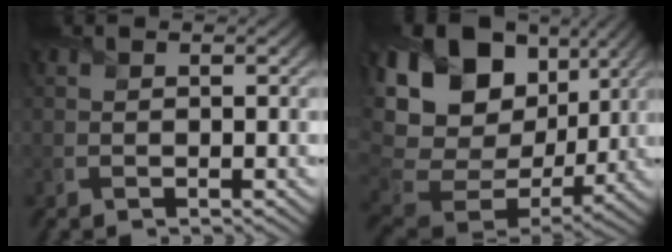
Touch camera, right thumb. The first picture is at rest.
{"total": 18.7, "force": [6.7, 12.9, 11.7], "torque": [-0.248, 0.034, 0.131]}